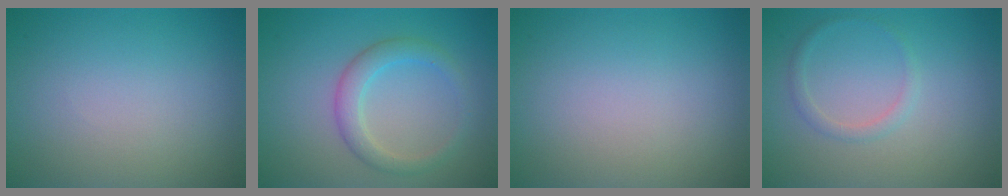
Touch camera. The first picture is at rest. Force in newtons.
{"total": 2.8, "press": 2.8, "slide": 0.2}
{"total": 0.0}
{"total": 1.2, "press": 1.2, "slide": 0.2}